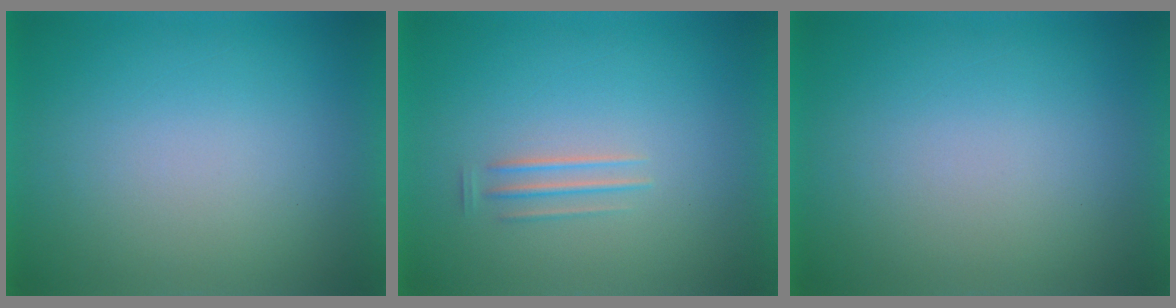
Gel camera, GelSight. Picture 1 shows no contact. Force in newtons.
{"total": 1.6}
{"total": 0.0}